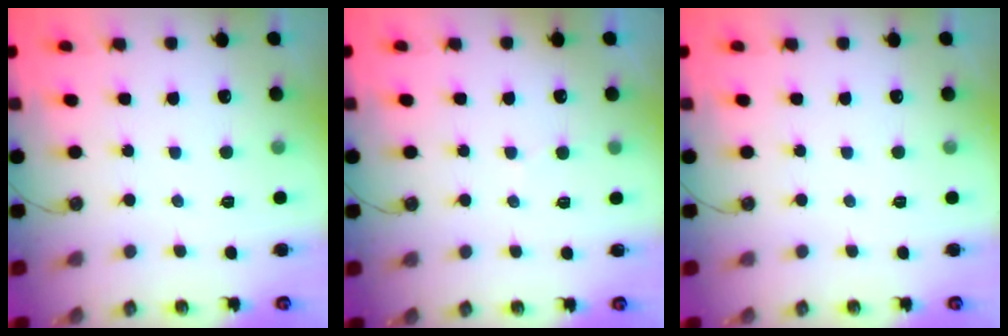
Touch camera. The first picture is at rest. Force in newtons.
{"total": 3.7, "press": 3.7, "slide": 0.4}
{"total": 0.0}